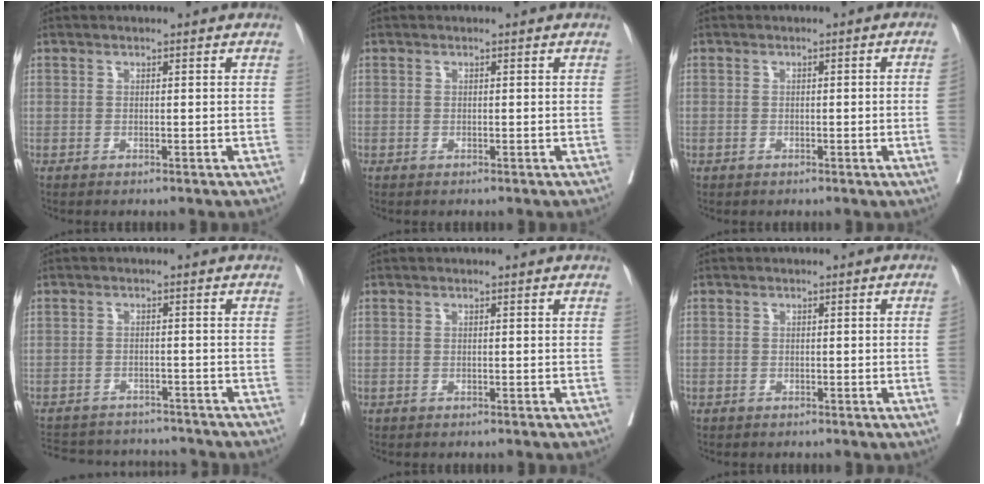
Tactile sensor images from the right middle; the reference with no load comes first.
{"total": 0.0}
{"total": 2.6, "force": [-0.4, -0.5, 2.5], "torque": [-0.036, 0.005, 0.001]}
{"total": 12.8, "force": [-11.8, 3.7, 3.1], "torque": [-0.067, 0.013, -0.154]}
{"total": 0.0}
{"total": 1.4, "force": [-0.3, -0.1, 1.4], "torque": [-0.021, 0.003, -0.003]}